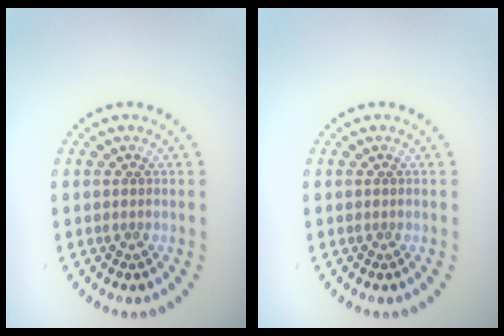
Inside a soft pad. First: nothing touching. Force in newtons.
{"total": 0.0}